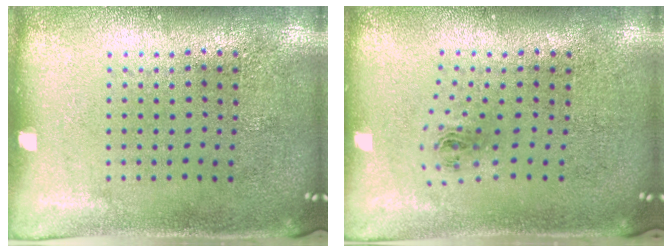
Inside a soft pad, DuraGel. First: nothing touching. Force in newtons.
{"total": 0.9, "press": 0.4, "slide": 0.8}